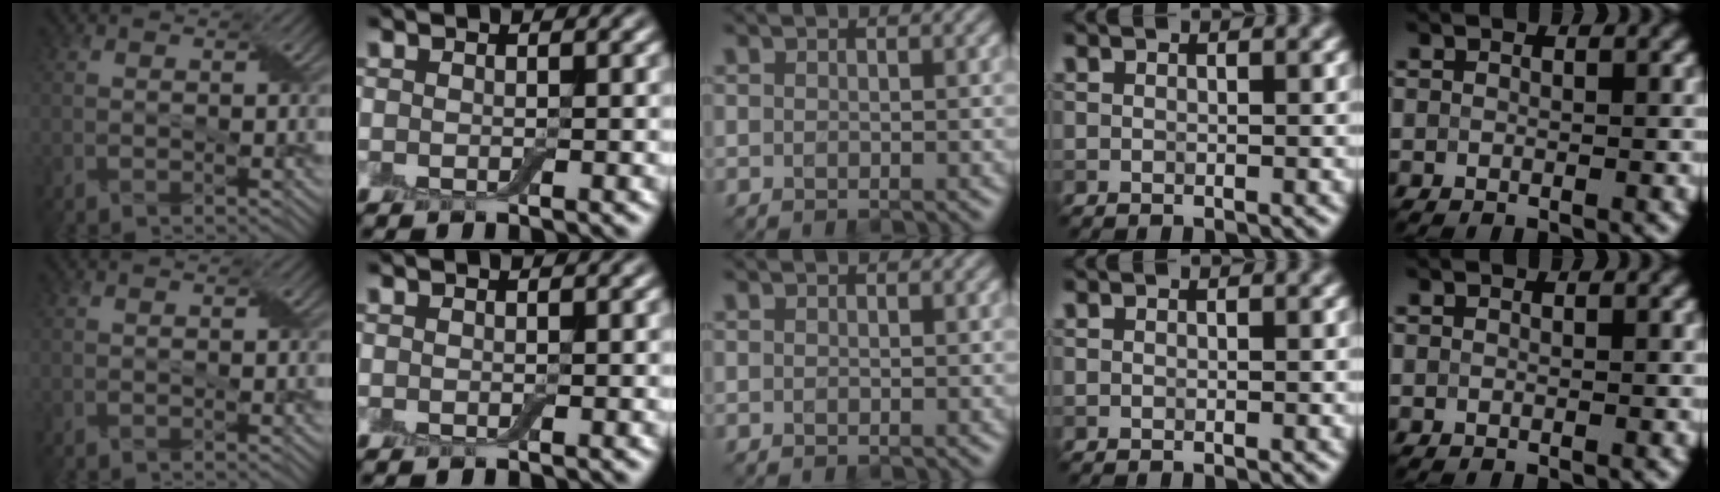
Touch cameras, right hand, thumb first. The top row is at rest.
{}